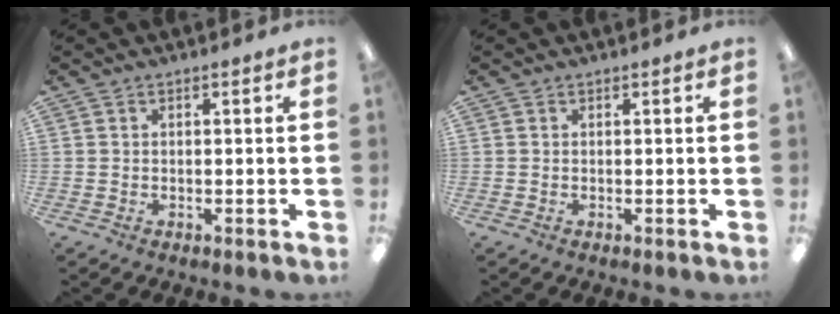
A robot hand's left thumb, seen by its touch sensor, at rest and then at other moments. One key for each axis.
{"total": 0.0}